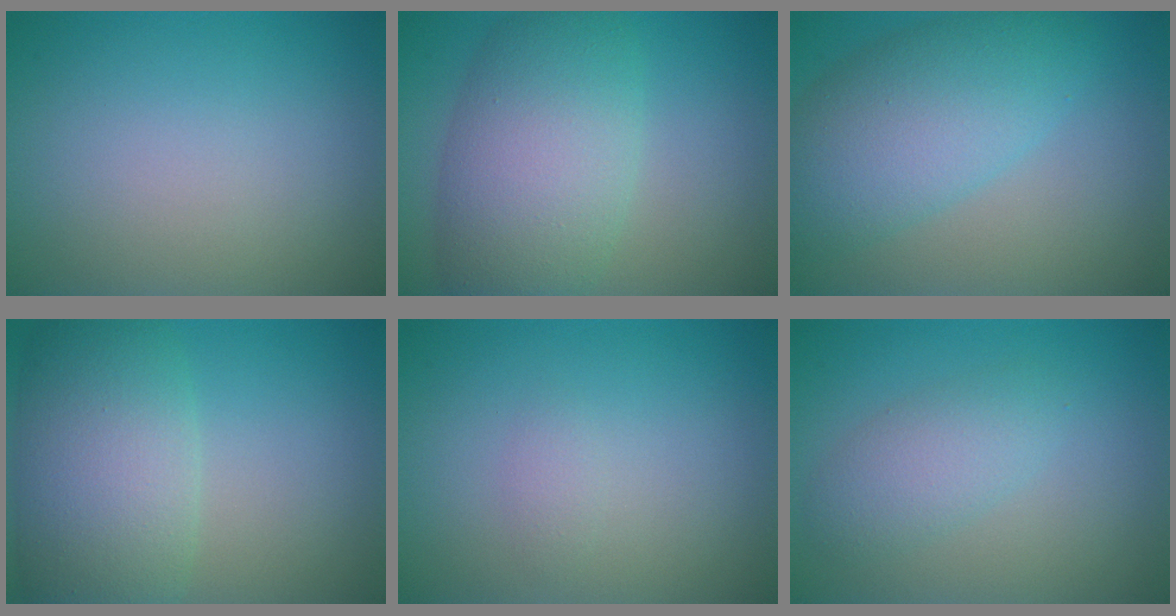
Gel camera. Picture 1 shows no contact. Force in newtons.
{"total": 8.1, "press": 8.1, "slide": 0.5}
{"total": 7.2, "press": 7.2, "slide": 0.2}
{"total": 8.4, "press": 8.4, "slide": 0.6}
{"total": 0.8, "press": 0.8, "slide": 0.0}
{"total": 2.8, "press": 2.8, "slide": 0.1}